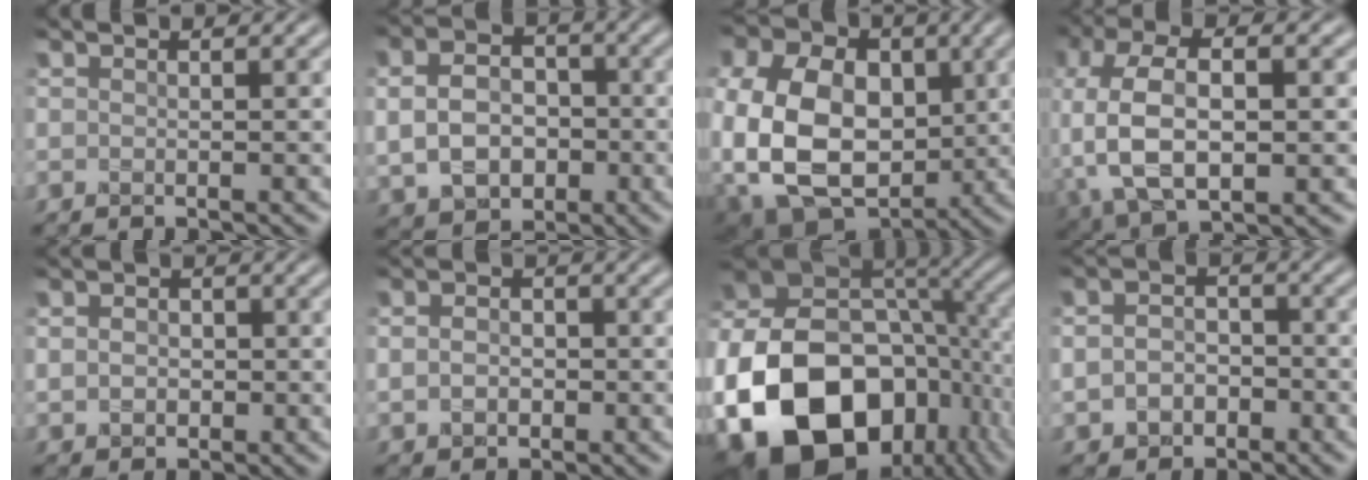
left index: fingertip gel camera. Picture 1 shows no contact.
{"total": 6.0, "force": [-0.3, 4.6, 3.9], "torque": [-0.078, -0.002, -0.009]}
{"total": 14.2, "force": [-1.0, 10.8, 9.2], "torque": [-0.192, -0.011, -0.008]}
{"total": 9.7, "force": [-1.2, 5.5, 8.0], "torque": [-0.178, 0.004, -0.026]}
{"total": 2.3, "force": [0.2, 2.0, 1.2], "torque": [-0.021, 0.009, -0.005]}
{"total": 2.3, "force": [-0.2, 1.8, 1.5], "torque": [-0.030, 0.002, -0.008]}
{"total": 18.9, "force": [-6.3, 13.3, 11.8], "torque": [-0.241, -0.019, -0.115]}
{"total": 3.4, "force": [-0.9, 2.6, 1.8], "torque": [-0.038, -0.001, -0.022]}